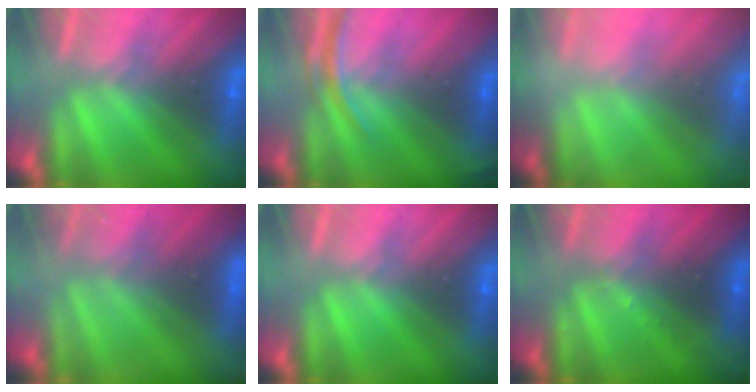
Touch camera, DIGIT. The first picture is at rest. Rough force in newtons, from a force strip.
{"total": 2.8}
{"total": 9.8}
{"total": 5.8}
{"total": 0.0}
{"total": 2.6}